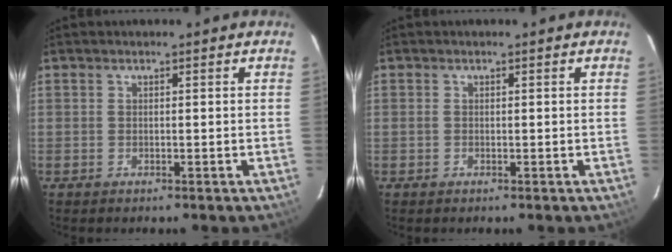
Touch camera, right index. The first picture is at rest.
{"total": 0.0}